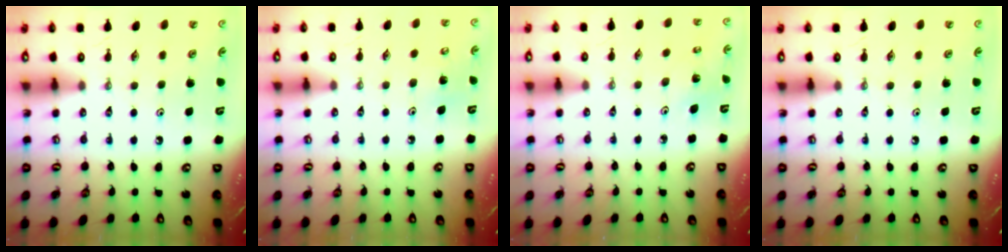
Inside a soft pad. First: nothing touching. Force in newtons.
{"total": 3.7, "press": 3.7, "slide": 0.3}
{"total": 2.2, "press": 2.2, "slide": 0.2}
{"total": 0.0}